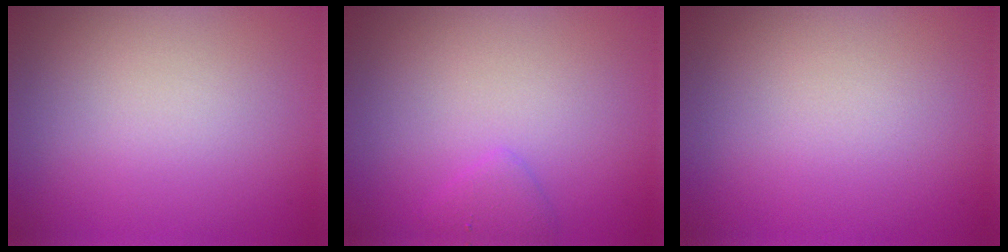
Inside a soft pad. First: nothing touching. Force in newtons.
{"total": 1.2, "press": 1.2, "slide": 0.1}
{"total": 0.0}